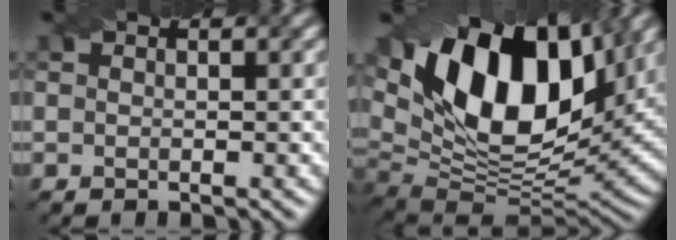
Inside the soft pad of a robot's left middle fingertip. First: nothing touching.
{"total": 17.0, "force": [6.7, 8.9, 12.8], "torque": [-0.223, 0.015, 0.107]}